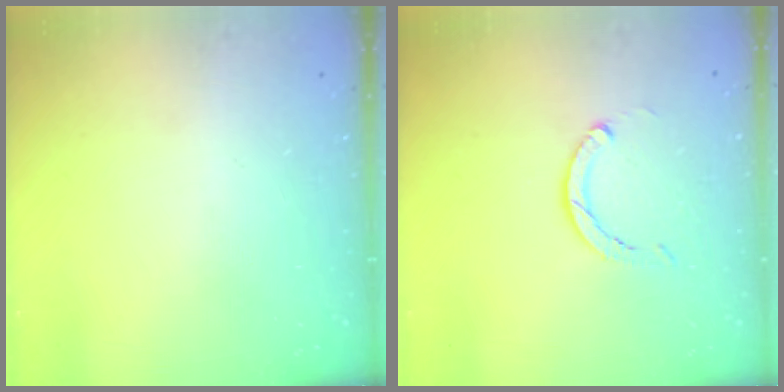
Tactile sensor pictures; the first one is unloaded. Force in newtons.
{"total": 3.5, "press": 3.4, "slide": 0.5}